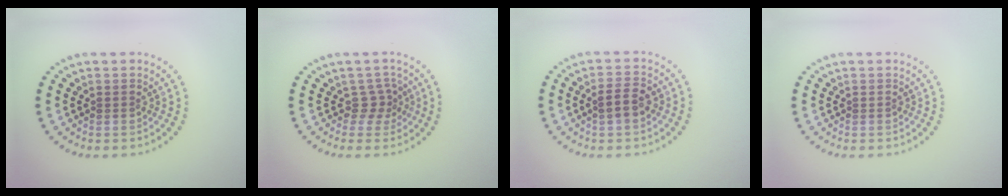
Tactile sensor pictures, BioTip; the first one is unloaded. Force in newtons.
{"total": 1.8, "press": 1.2, "slide": 1.3}
{"total": 2.3, "press": 2.3, "slide": 0.5}
{"total": 0.0}